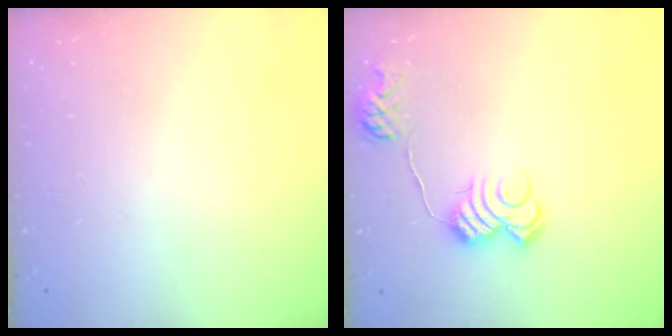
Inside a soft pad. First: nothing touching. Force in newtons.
{"total": 11.2, "press": 11.2, "slide": 0.1}